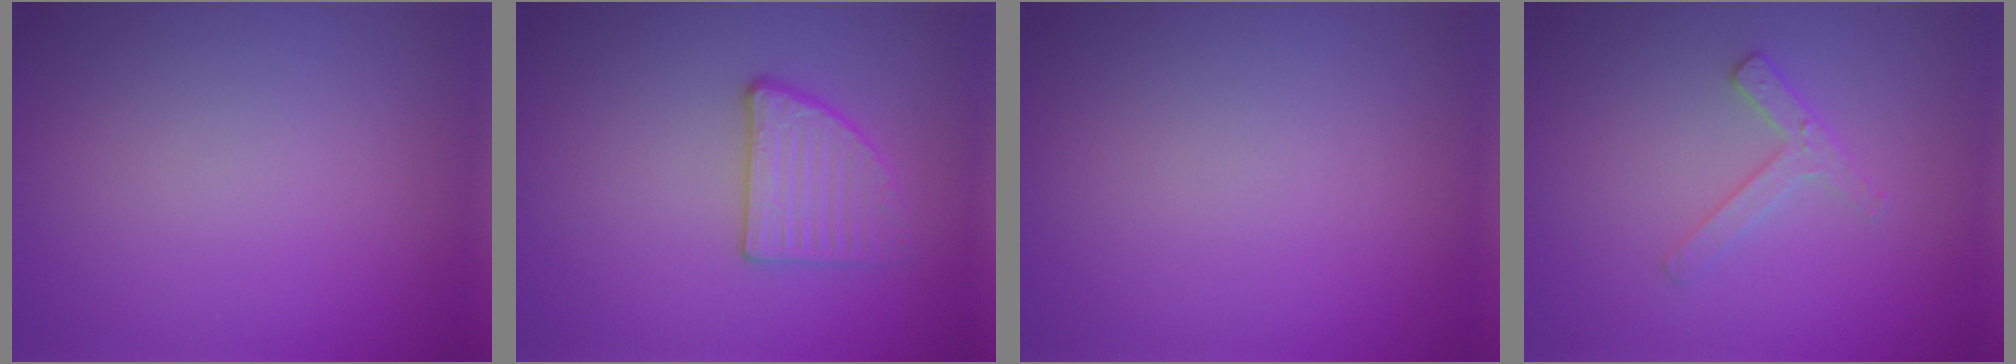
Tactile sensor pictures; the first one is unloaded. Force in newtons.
{"total": 2.8, "press": 2.7, "slide": 0.6}
{"total": 0.0}
{"total": 1.9, "press": 1.8, "slide": 0.4}